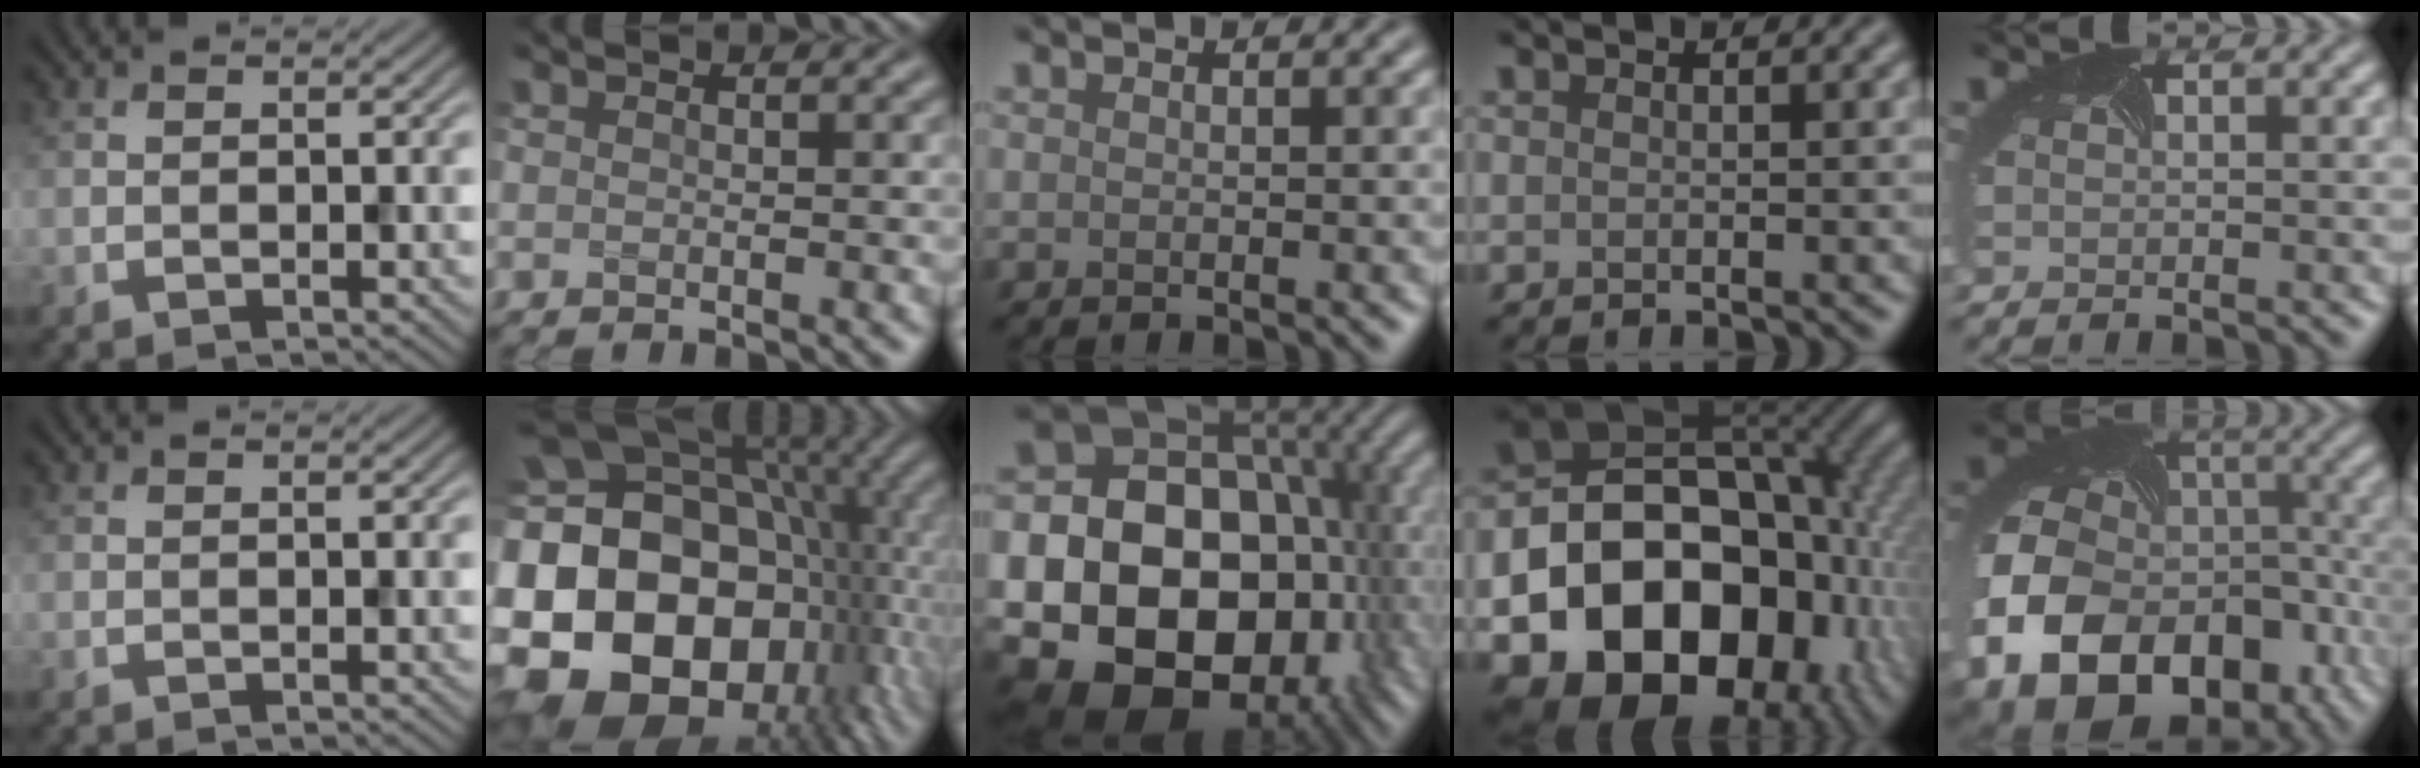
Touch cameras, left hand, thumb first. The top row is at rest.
{"index": {"total": 23.4, "force": [-2.5, 18.4, 14.2], "torque": [-0.267, 0.006, -0.084]}, "middle": {"total": 23.0, "force": [-4.9, 18.4, 12.9], "torque": [-0.197, -0.013, -0.095]}, "ring": {"total": 21.2, "force": [-7.3, 16.0, 11.8], "torque": [-0.189, -0.027, -0.138]}, "little": {"total": 19.3, "force": [-7.5, 14.6, 10.2], "torque": [-0.223, -0.053, -0.115]}}